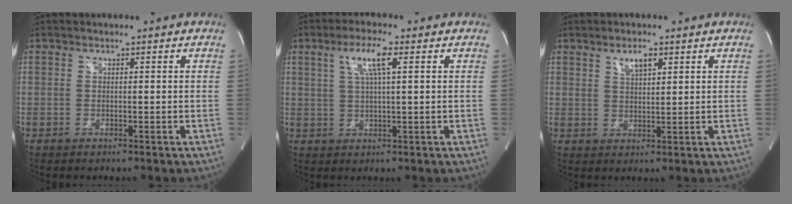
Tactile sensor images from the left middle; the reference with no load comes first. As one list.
[{"total": 5.7, "force": [2.2, 0.5, 5.2], "torque": [-0.102, 0.006, 0.042]}, {"total": 3.3, "force": [1.9, 1.0, 2.4], "torque": [-0.045, 0.002, 0.036]}]